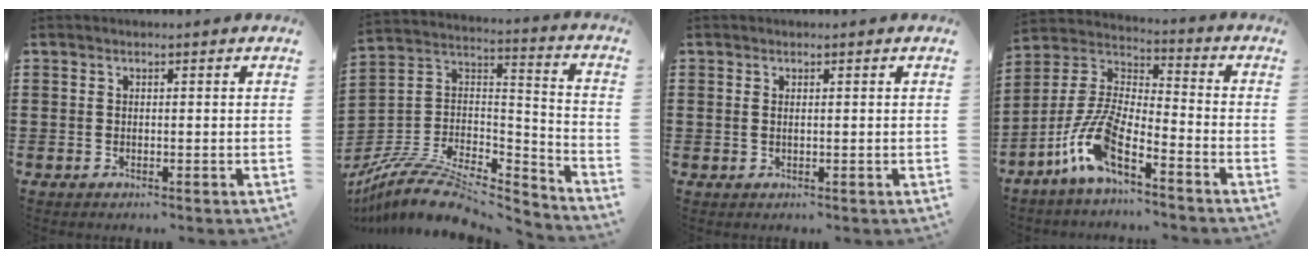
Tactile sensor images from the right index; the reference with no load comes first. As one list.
[{"total": 9.9, "force": [-7.8, 3.5, 5.0], "torque": [-0.102, 0.009, -0.156]}, {"total": 0.7, "force": [0.1, 0.2, 0.6], "torque": [-0.013, 0.000, 0.001]}, {"total": 10.1, "force": [-7.2, 2.2, 6.8], "torque": [-0.177, -0.019, -0.152]}]